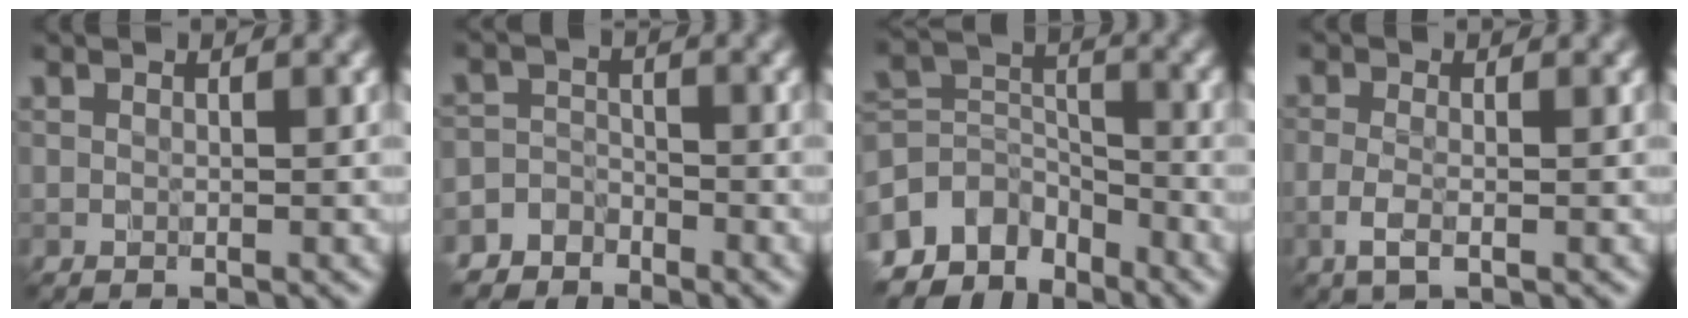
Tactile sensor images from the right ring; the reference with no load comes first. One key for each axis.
{"total": 2.6, "fx": -2.1, "fy": 1.5, "fz": -0.4, "tx": 0.030, "ty": 0.008, "tz": -0.046}
{"total": 5.9, "fx": -4.1, "fy": 3.6, "fz": 2.1, "tx": -0.026, "ty": -0.001, "tz": -0.090}
{"total": 1.6, "fx": -0.5, "fy": 0.5, "fz": 1.4, "tx": -0.032, "ty": -0.004, "tz": -0.014}